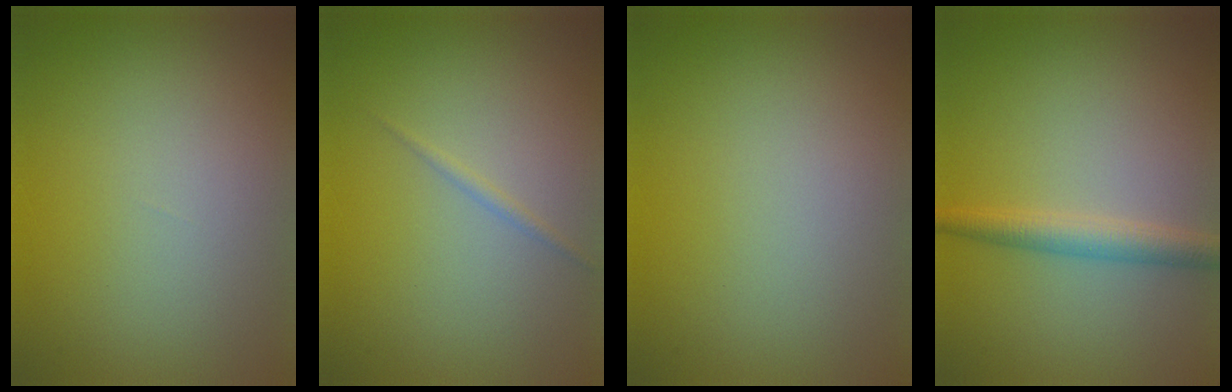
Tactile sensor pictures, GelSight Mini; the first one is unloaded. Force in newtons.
{"total": 0.7, "press": 0.7, "slide": 0.1}
{"total": 0.0}
{"total": 2.6, "press": 2.6, "slide": 0.0}